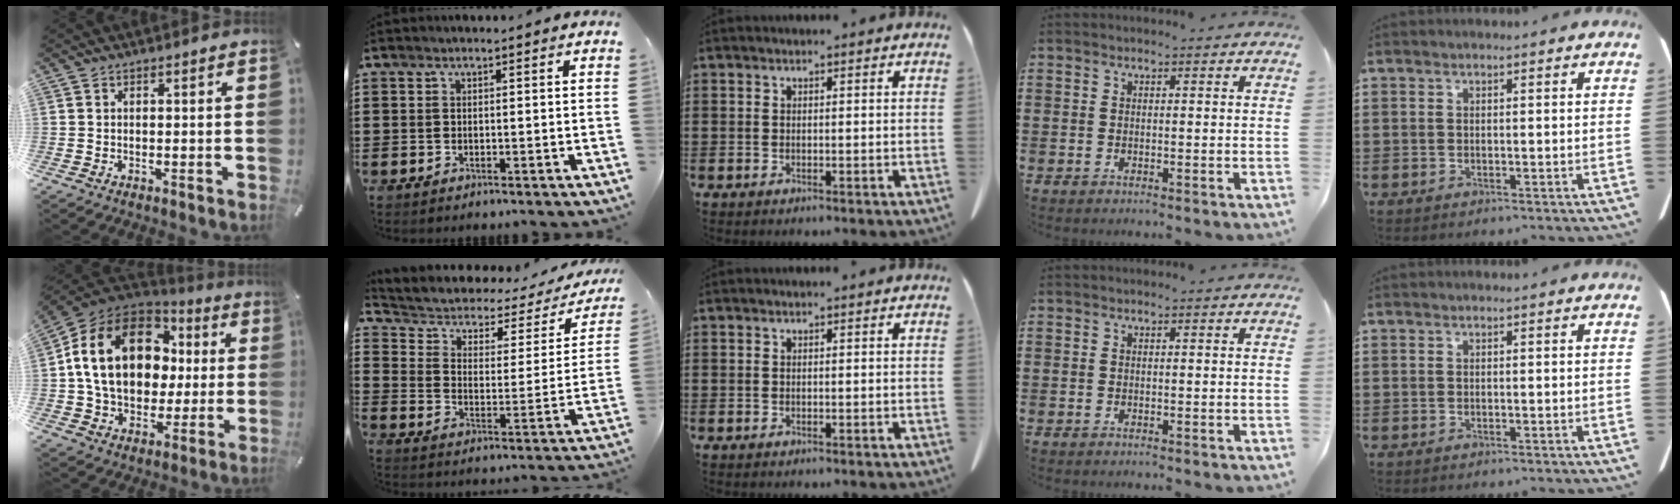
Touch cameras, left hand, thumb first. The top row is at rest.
{"thumb": {"total": 19.8, "force": [3.3, 15.1, 12.4], "torque": [-0.249, 0.010, 0.064]}, "index": {"total": 3.0, "force": [1.6, 1.9, 1.7], "torque": [-0.050, -0.017, 0.016]}}